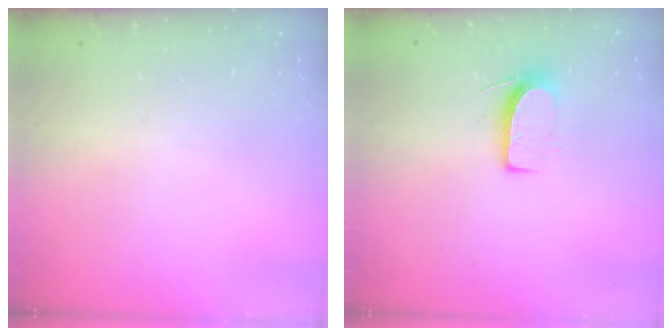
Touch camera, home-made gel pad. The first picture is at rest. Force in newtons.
{"total": 7.0, "press": 7.0, "slide": 0.6}